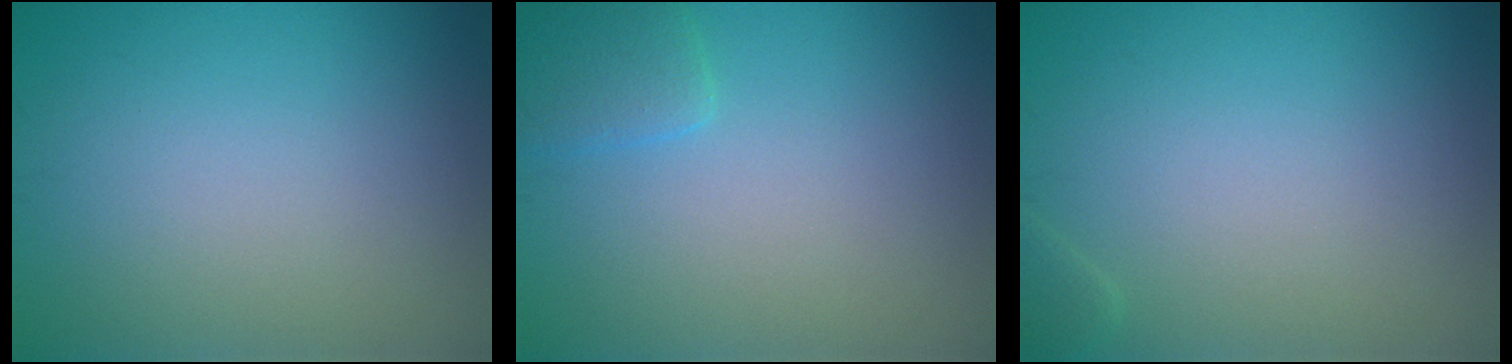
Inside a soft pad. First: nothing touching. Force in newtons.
{"total": 1.8, "press": 1.8, "slide": 0.2}
{"total": 0.7, "press": 0.7, "slide": 0.1}